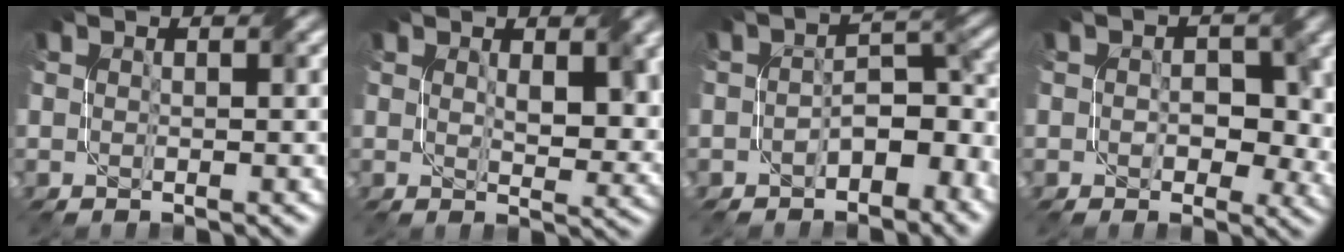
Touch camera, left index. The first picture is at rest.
{"total": 3.7, "force": [1.3, 1.7, 3.0], "torque": [-0.047, -0.002, 0.034]}
{"total": 4.7, "force": [-2.1, 2.7, 3.3], "torque": [-0.036, 0.008, -0.034]}
{"total": 4.5, "force": [0.5, 3.2, 3.1], "torque": [-0.018, -0.002, 0.015]}